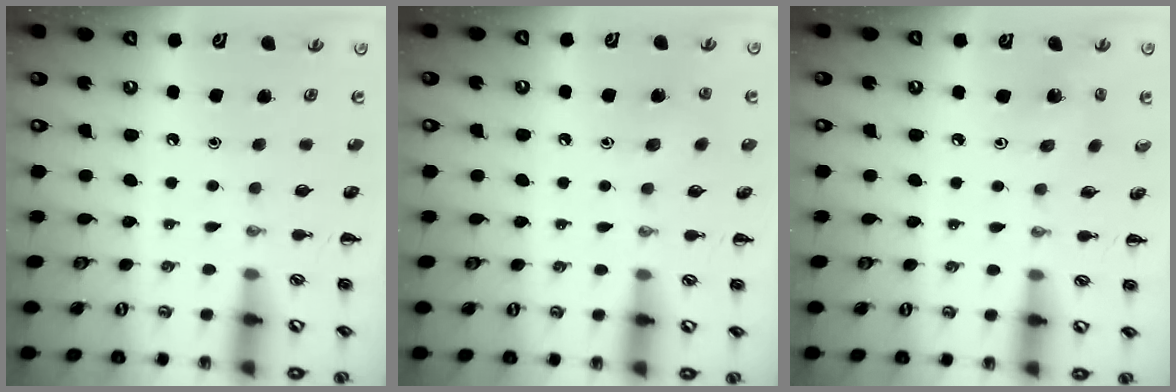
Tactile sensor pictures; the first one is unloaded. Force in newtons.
{"total": 6.8, "press": 6.6, "slide": 1.7}
{"total": 2.6, "press": 2.5, "slide": 0.8}